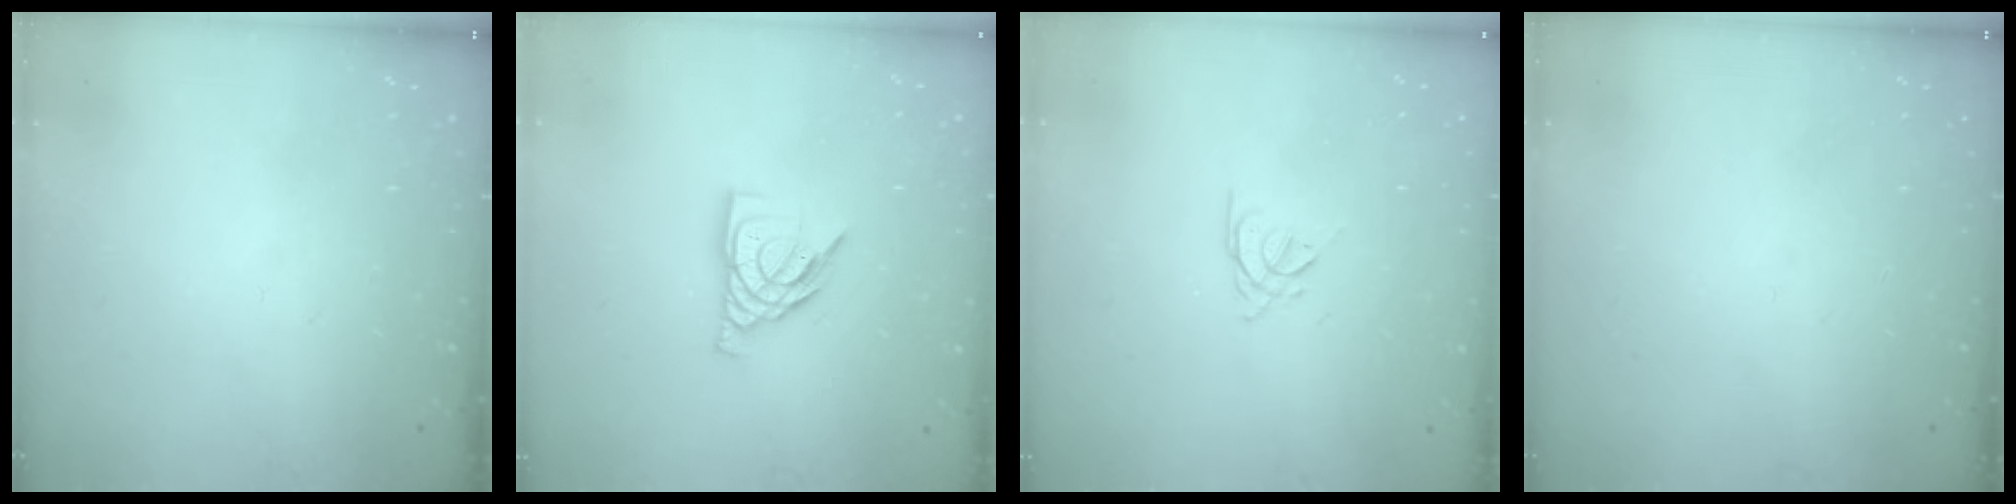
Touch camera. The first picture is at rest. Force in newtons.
{"total": 9.1, "press": 9.1, "slide": 0.8}
{"total": 3.3, "press": 3.3, "slide": 0.5}
{"total": 0.0}